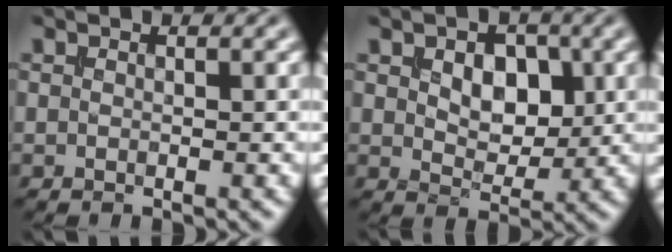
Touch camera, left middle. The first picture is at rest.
{"total": 4.5, "force": [1.1, 2.9, 3.3], "torque": [-0.054, -0.002, 0.014]}